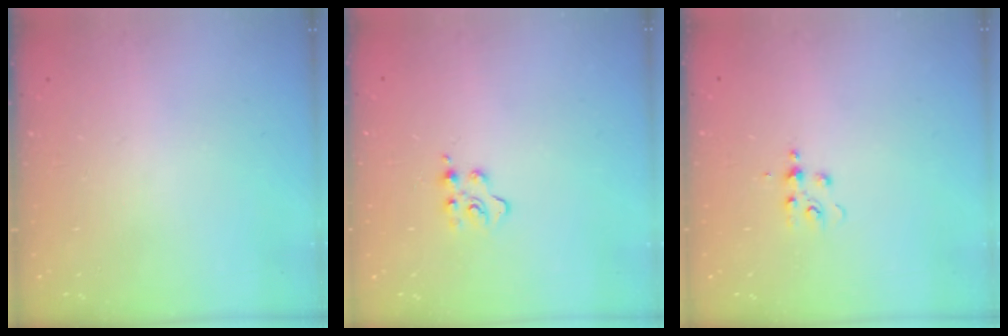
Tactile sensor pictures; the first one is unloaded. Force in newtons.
{"total": 5.9, "press": 5.9, "slide": 0.5}
{"total": 4.8, "press": 4.8, "slide": 0.6}